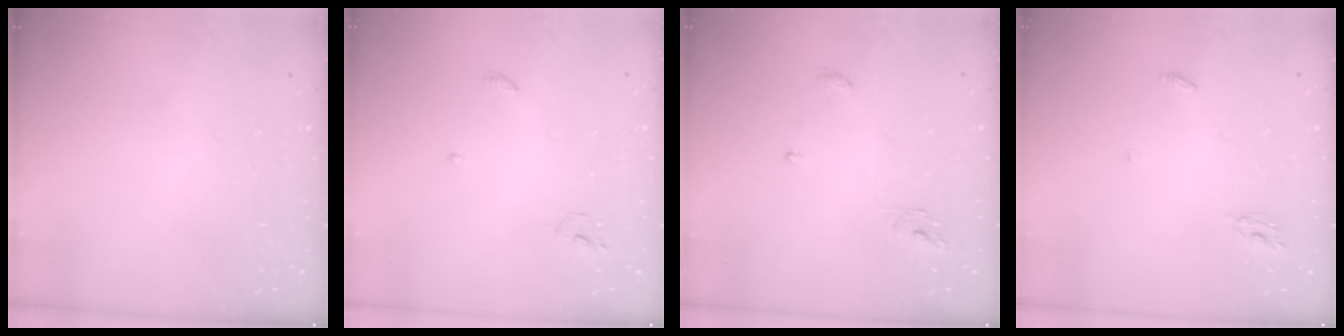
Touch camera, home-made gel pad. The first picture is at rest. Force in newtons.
{"total": 3.8, "press": 3.8, "slide": 0.4}
{"total": 3.9, "press": 3.9, "slide": 0.2}
{"total": 3.7, "press": 3.7, "slide": 0.2}